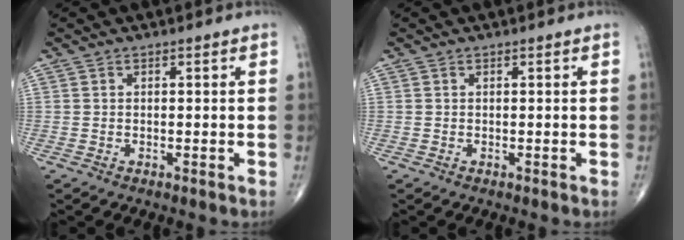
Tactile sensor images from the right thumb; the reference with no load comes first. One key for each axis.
{"total": 0.0}